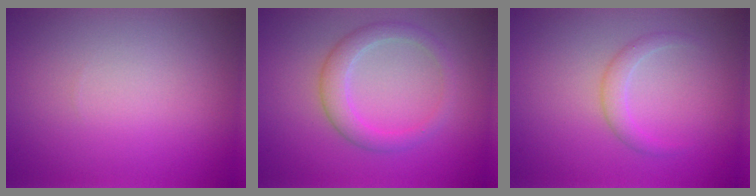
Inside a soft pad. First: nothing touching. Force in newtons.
{"total": 2.8, "press": 2.8, "slide": 0.2}
{"total": 1.6, "press": 1.6, "slide": 0.0}